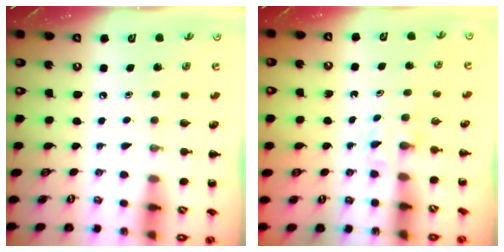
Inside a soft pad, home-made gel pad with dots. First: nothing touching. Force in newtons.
{"total": 1.4, "press": 1.2, "slide": 0.8}